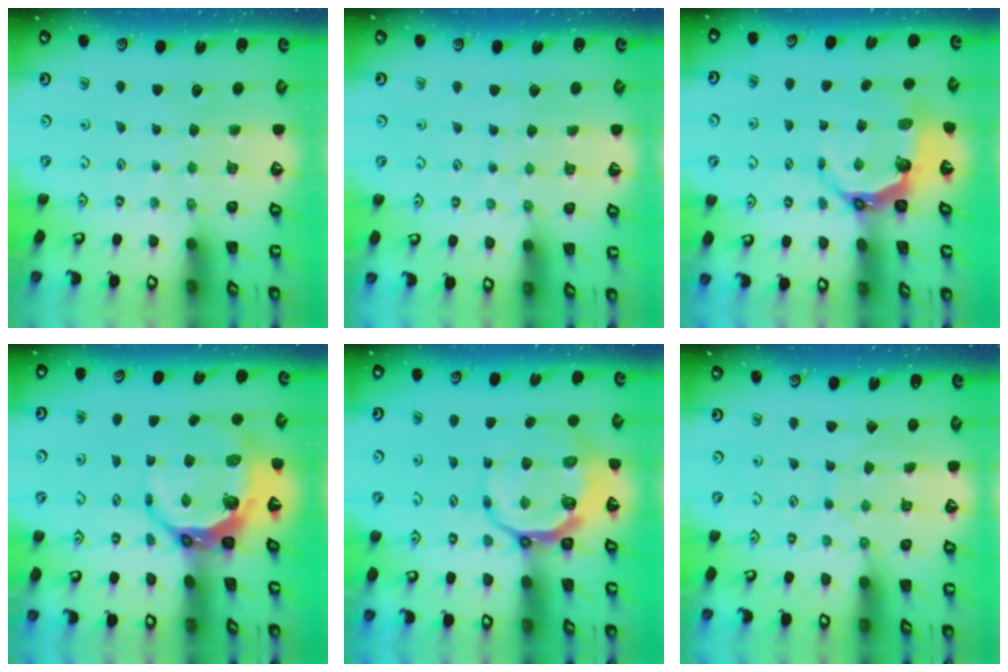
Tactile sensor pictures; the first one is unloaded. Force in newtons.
{"total": 4.5, "press": 4.5, "slide": 0.4}
{"total": 7.4, "press": 5.9, "slide": 4.6}
{"total": 10.9, "press": 9.7, "slide": 5.0}
{"total": 9.8, "press": 9.2, "slide": 3.5}
{"total": 5.9, "press": 5.9, "slide": 0.2}